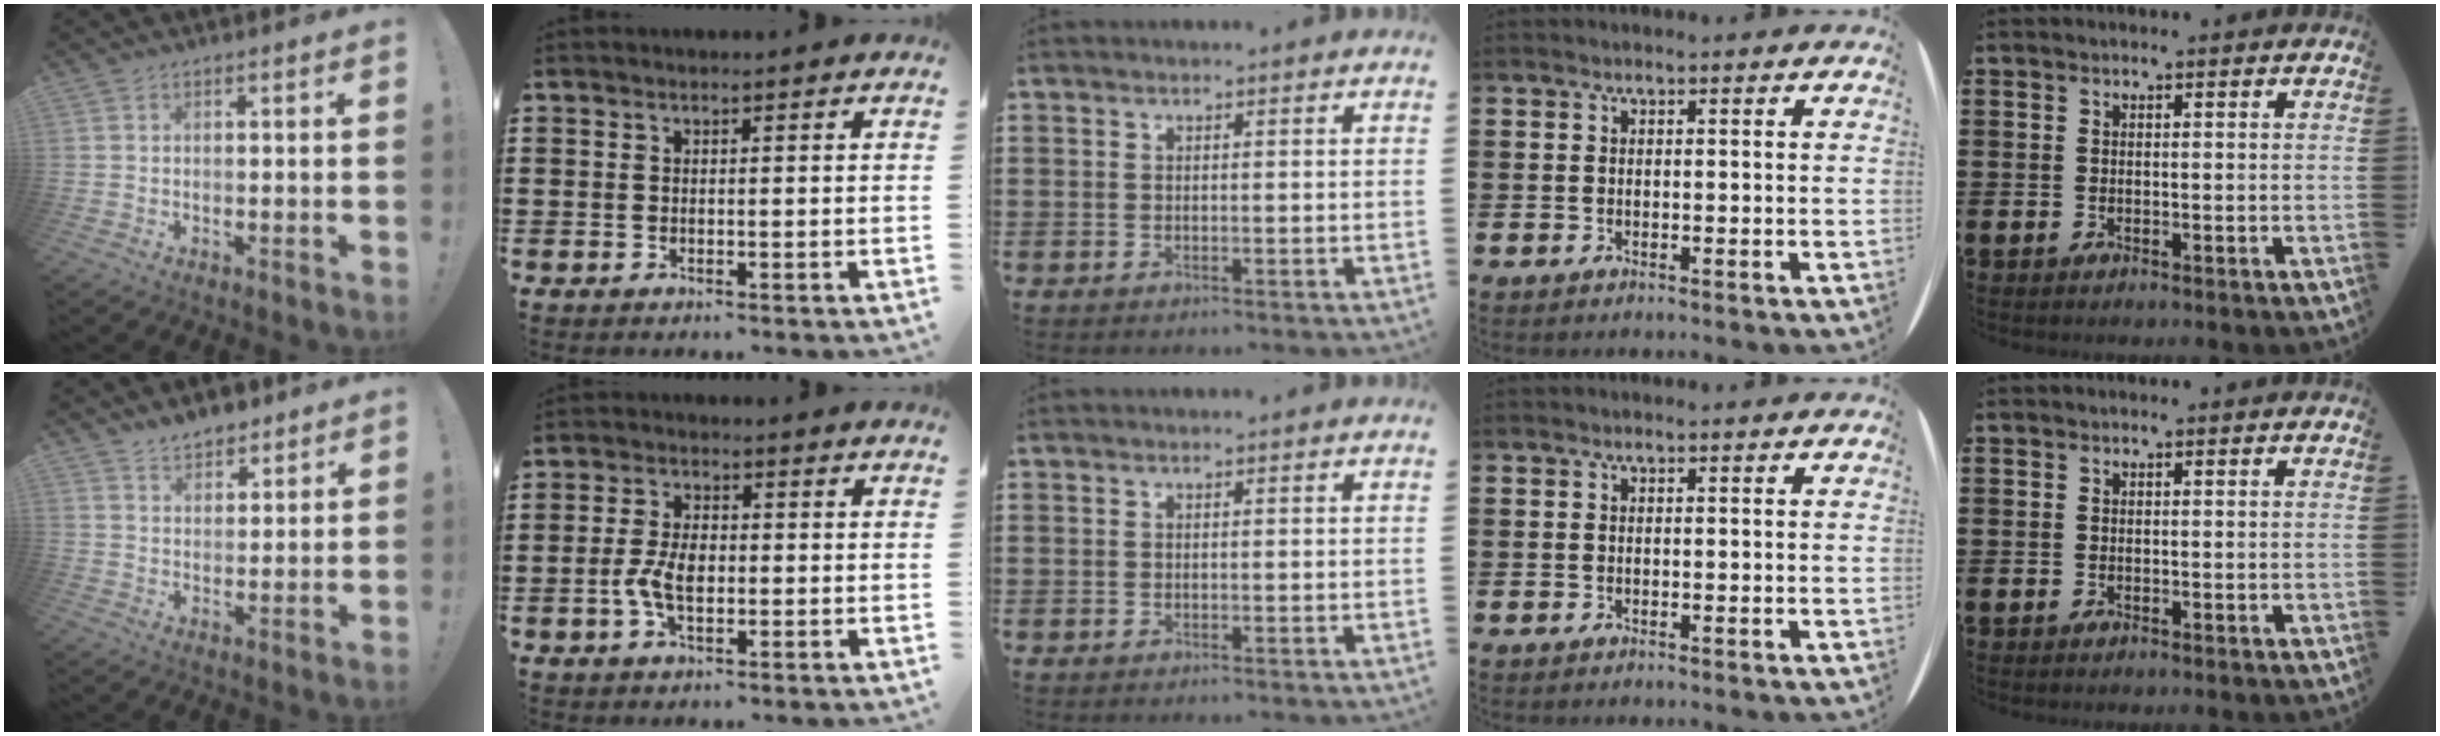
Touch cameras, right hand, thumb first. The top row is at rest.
{"thumb": {"total": 6.0, "force": [5.4, 2.6, 0.9], "torque": [-0.006, -0.038, 0.100]}, "index": {"total": 5.1, "force": [-1.0, 2.8, 4.2], "torque": [-0.103, -0.001, -0.026]}}